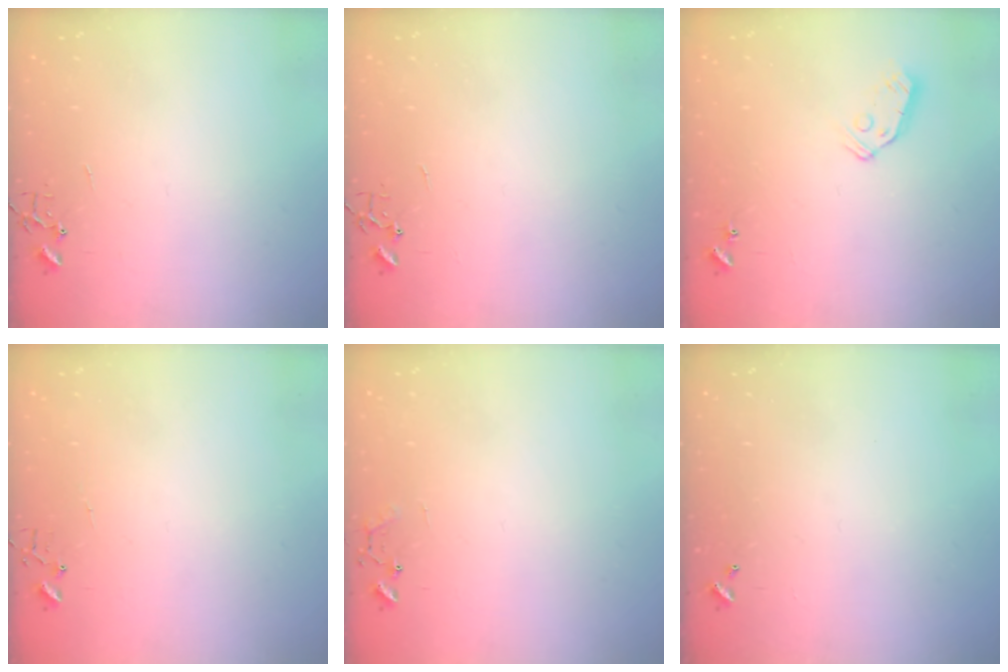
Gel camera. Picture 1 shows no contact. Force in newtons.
{"total": 0.0}
{"total": 6.5, "press": 6.5, "slide": 0.4}
{"total": 5.0, "press": 5.0, "slide": 0.4}
{"total": 7.4, "press": 7.4, "slide": 0.6}
{"total": 0.0}